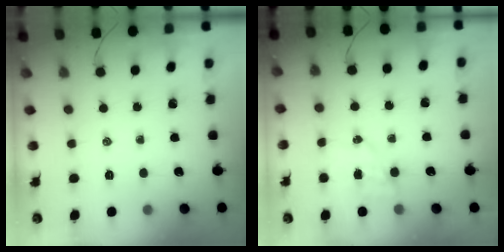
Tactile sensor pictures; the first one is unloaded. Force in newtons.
{"total": 4.5, "press": 4.4, "slide": 0.8}